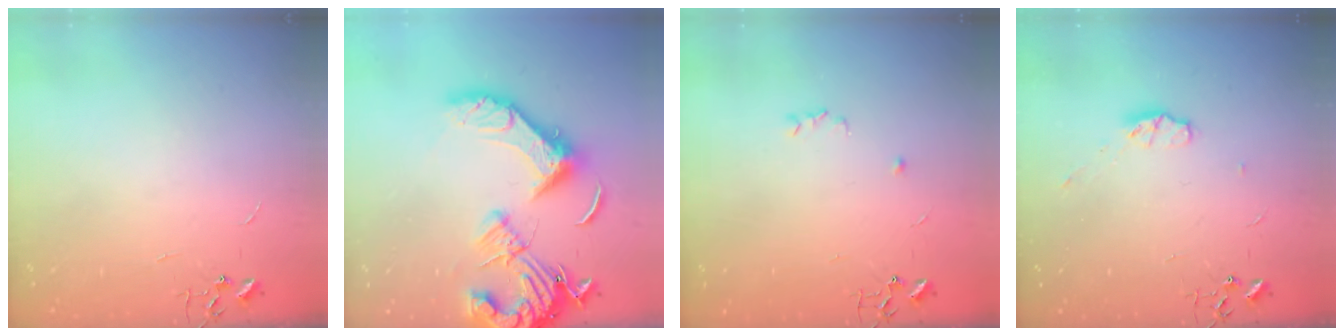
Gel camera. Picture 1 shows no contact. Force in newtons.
{"total": 20.2, "press": 20.1, "slide": 2.4}
{"total": 3.4, "press": 3.4, "slide": 0.6}
{"total": 4.6, "press": 4.6, "slide": 0.6}